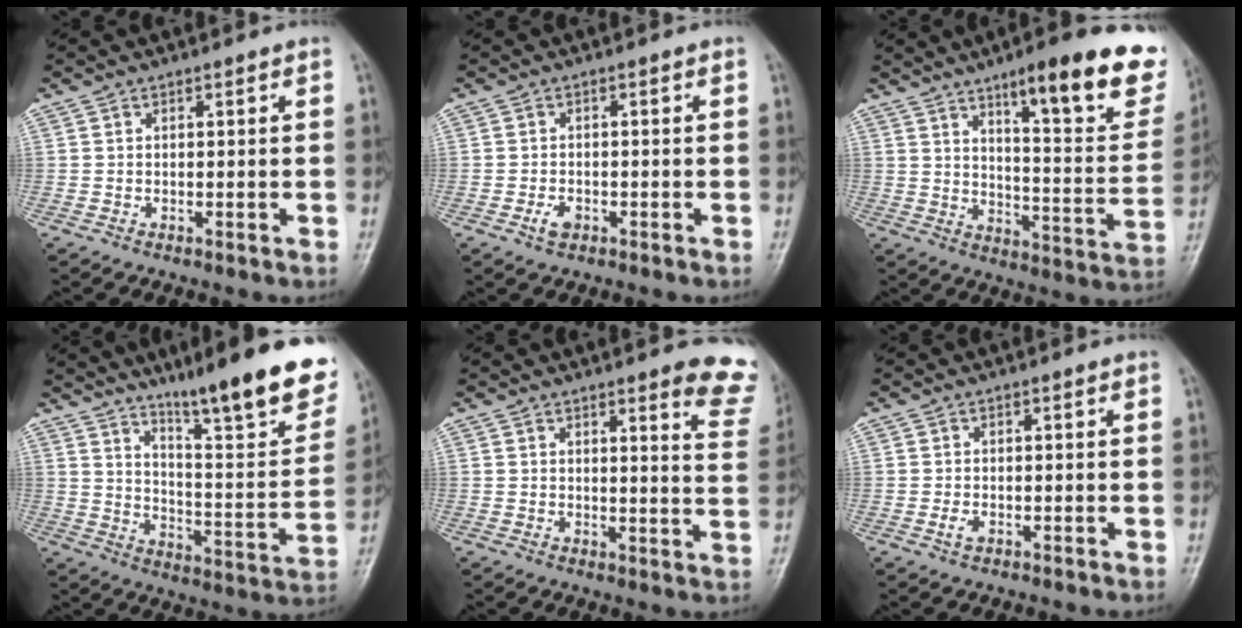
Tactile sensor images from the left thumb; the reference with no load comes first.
{"total": 2.2, "force": [-1.1, 1.3, 1.3], "torque": [-0.025, 0.004, -0.018]}
{"total": 22.4, "force": [13.3, 5.2, 17.2], "torque": [-0.197, -0.057, 0.190]}
{"total": 23.0, "force": [15.7, 3.7, 16.4], "torque": [-0.211, -0.078, 0.239]}
{"total": 10.5, "force": [7.7, 2.4, 6.7], "torque": [-0.045, -0.040, 0.067]}
{"total": 1.4, "force": [-0.5, 0.8, 1.0], "torque": [-0.022, 0.002, -0.010]}